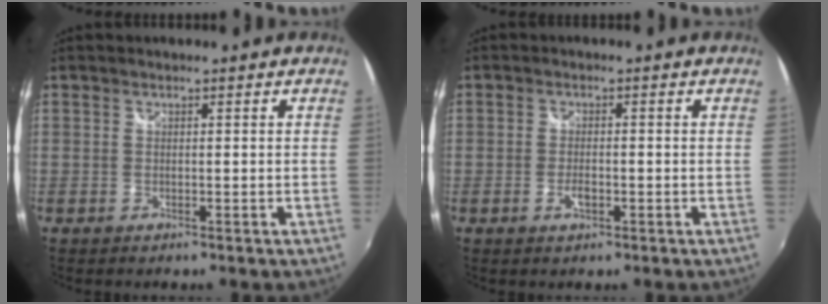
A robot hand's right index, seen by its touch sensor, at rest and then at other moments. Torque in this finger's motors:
{"motor_torque": [0.33, 0.26, 0.08, 0.04]}